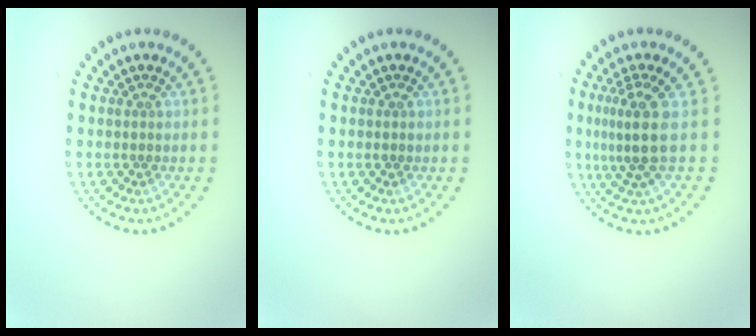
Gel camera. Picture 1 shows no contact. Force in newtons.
{"total": 0.6, "press": 0.6, "slide": 0.0}
{"total": 3.4, "press": 2.5, "slide": 2.4}